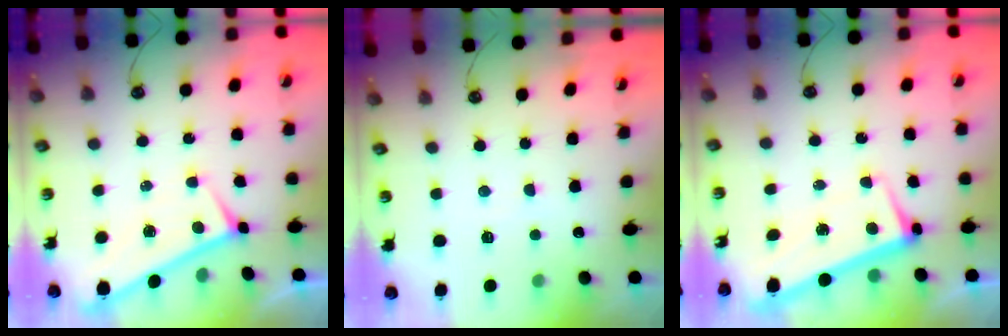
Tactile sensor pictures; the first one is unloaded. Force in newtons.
{"total": 3.6, "press": 3.6, "slide": 0.5}
{"total": 1.3, "press": 0.2, "slide": 1.3}